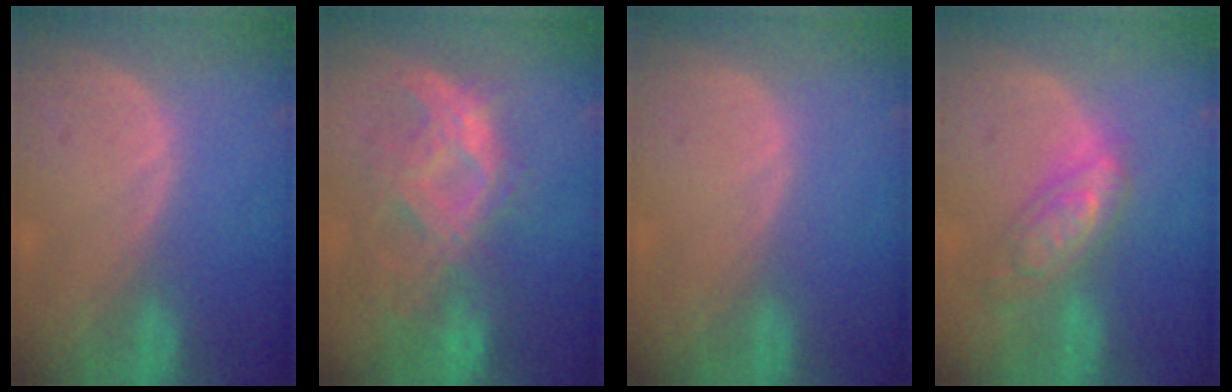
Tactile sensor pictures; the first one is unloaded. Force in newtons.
{"total": 9.3, "press": 8.8, "slide": 2.9}
{"total": 0.0}
{"total": 7.1, "press": 7.0, "slide": 0.6}